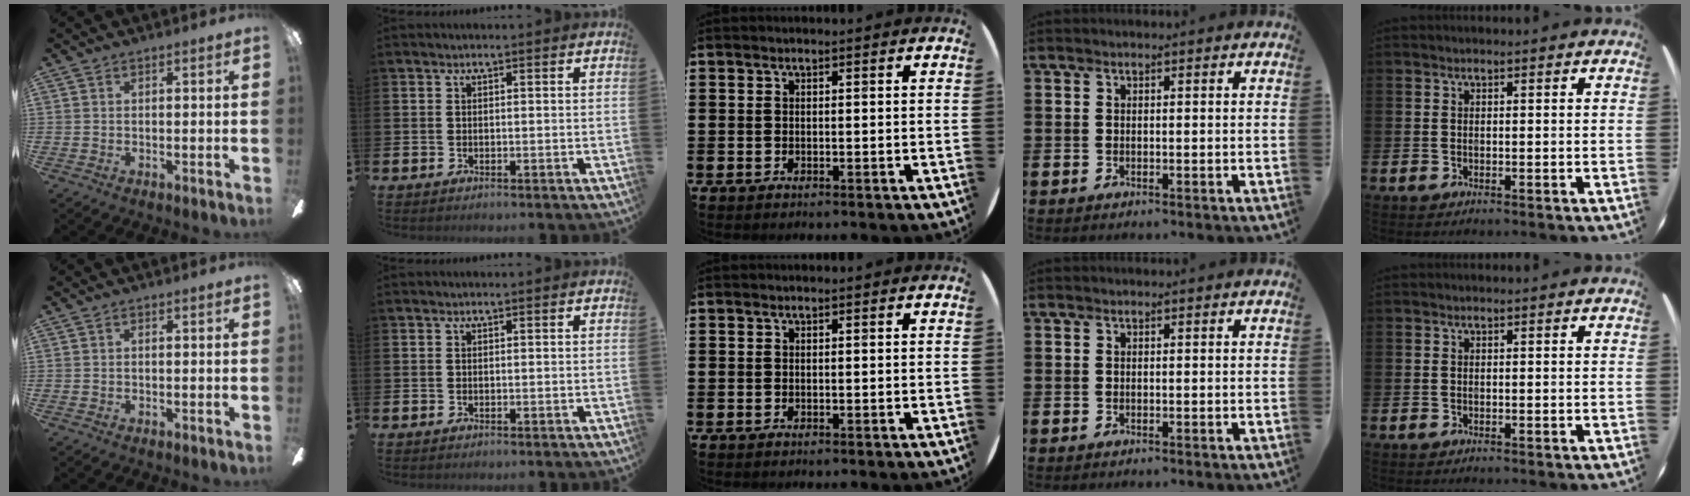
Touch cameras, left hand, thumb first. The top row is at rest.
{}